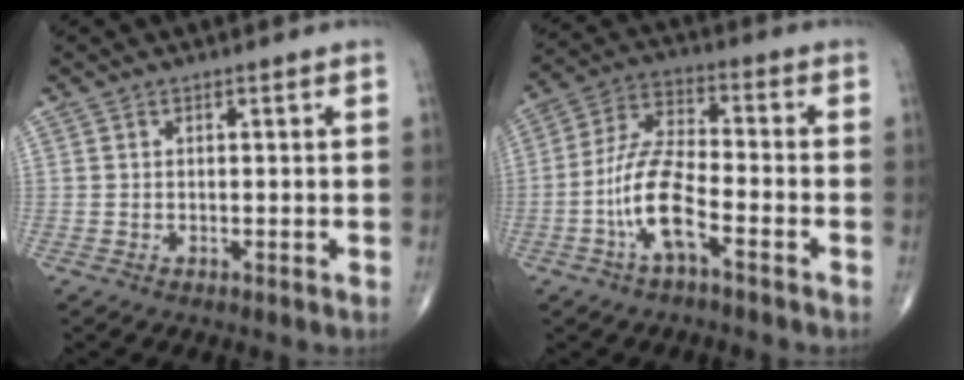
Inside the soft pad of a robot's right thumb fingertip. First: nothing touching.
{"total": 10.9, "force": [-4.4, 3.5, 9.3], "torque": [-0.197, 0.036, -0.090]}